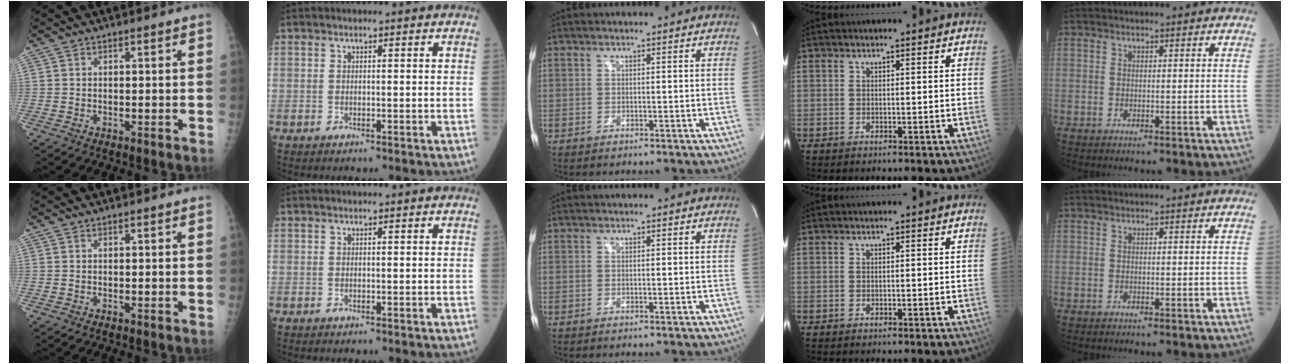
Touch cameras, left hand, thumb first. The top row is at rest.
{}